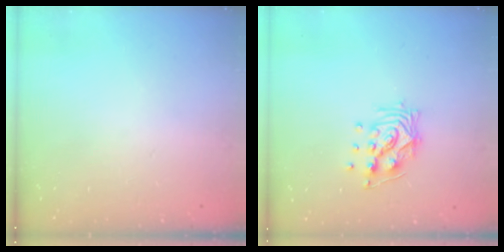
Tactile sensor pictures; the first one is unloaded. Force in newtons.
{"total": 10.2, "press": 10.2, "slide": 1.2}